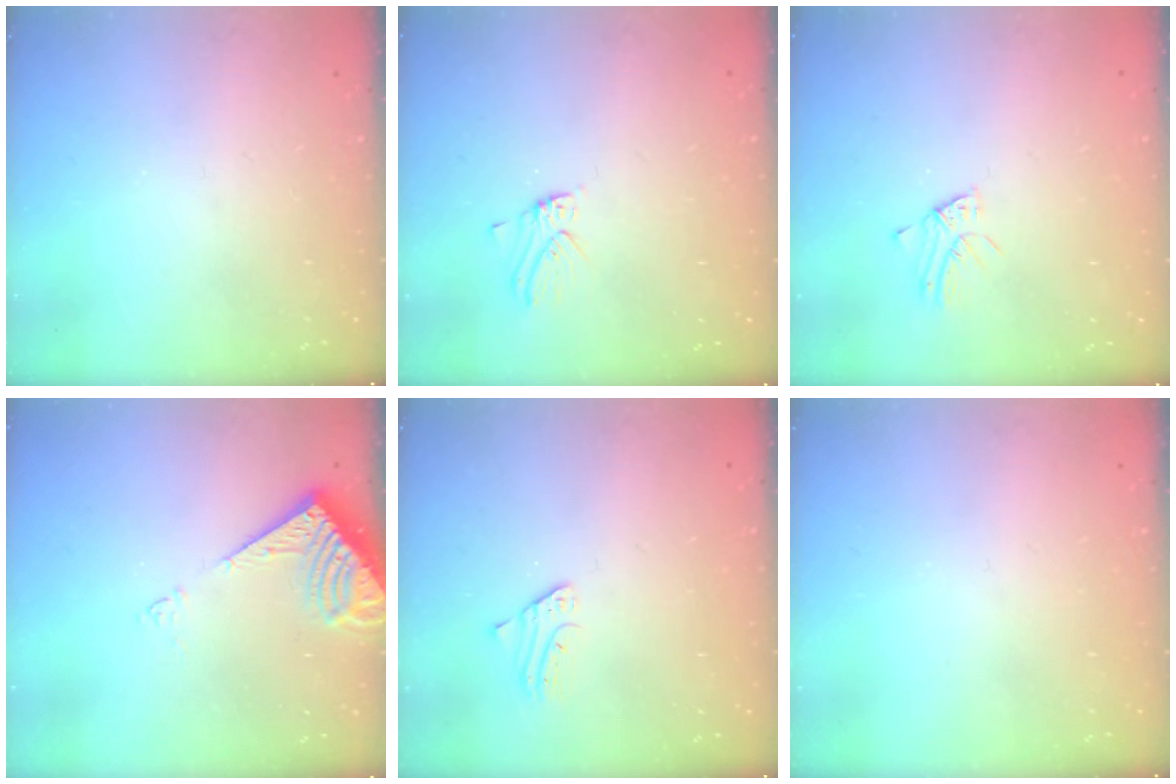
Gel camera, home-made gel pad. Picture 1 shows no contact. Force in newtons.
{"total": 2.2, "press": 2.2, "slide": 0.3}
{"total": 2.1, "press": 2.1, "slide": 0.1}
{"total": 8.8, "press": 8.8, "slide": 0.9}
{"total": 2.2, "press": 2.2, "slide": 0.2}
{"total": 0.0}